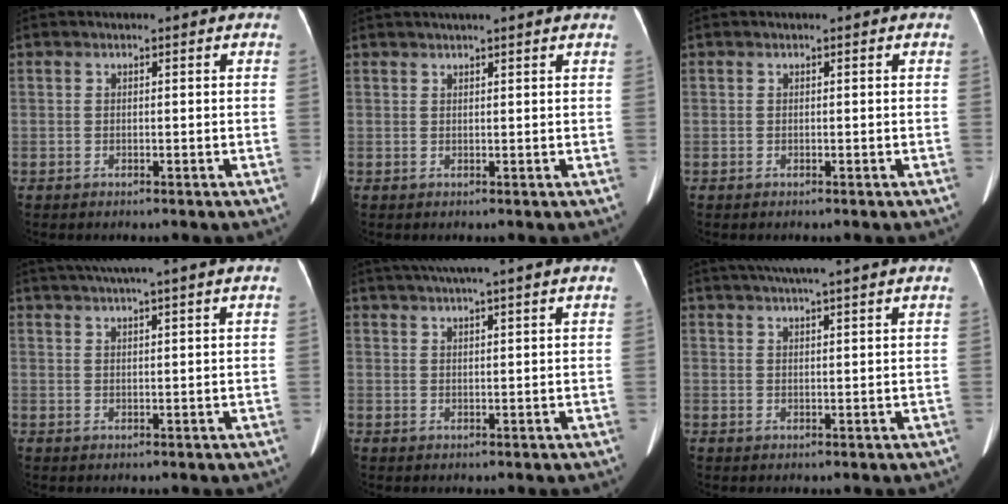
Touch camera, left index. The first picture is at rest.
{"total": 6.5, "force": [5.7, 0.0, 3.2], "torque": [-0.045, 0.034, 0.070]}
{"total": 0.0}
{"total": 10.1, "force": [8.5, -1.4, 5.2], "torque": [-0.085, 0.029, 0.113]}
{"total": 11.4, "force": [9.7, -1.0, 5.9], "torque": [-0.098, 0.031, 0.127]}
{"total": 12.0, "force": [10.2, -0.4, 6.3], "torque": [-0.103, 0.034, 0.132]}